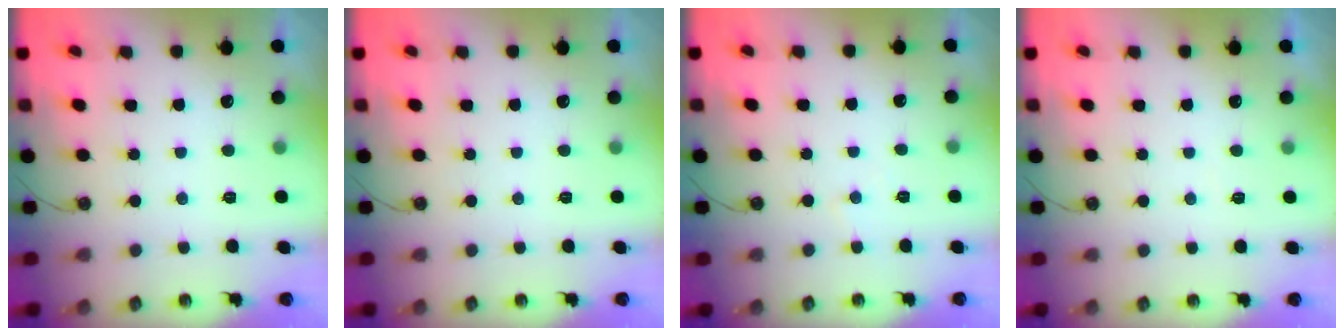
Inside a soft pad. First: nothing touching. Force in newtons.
{"total": 0.0}
{"total": 3.3, "press": 3.3, "slide": 0.5}
{"total": 2.7, "press": 2.7, "slide": 0.6}